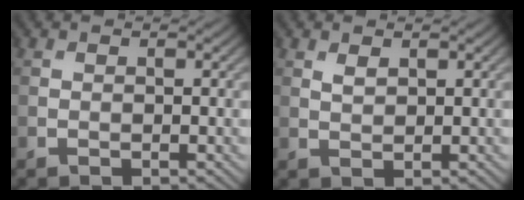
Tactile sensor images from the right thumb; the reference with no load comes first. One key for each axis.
{"total": 1.3, "fx": 0.8, "fy": 0.6, "fz": 0.8, "tx": -0.021, "ty": -0.003, "tz": 0.019}